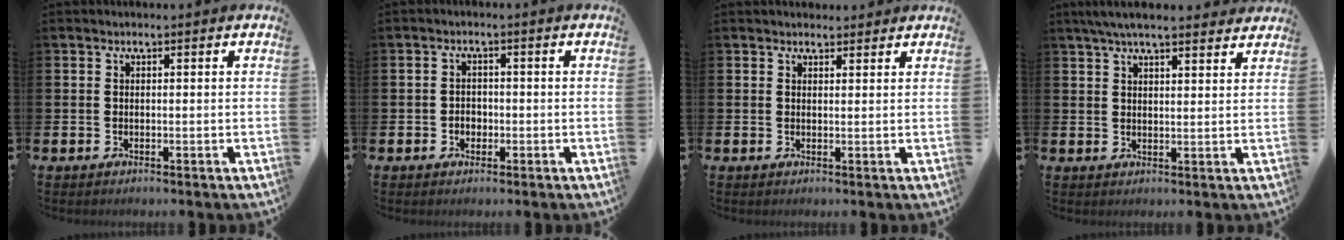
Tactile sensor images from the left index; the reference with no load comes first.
{"total": 1.8, "force": [-0.6, 1.6, 0.7], "torque": [0.000, -0.001, -0.019]}
{"total": 1.9, "force": [1.8, 0.6, -0.1], "torque": [0.013, -0.005, 0.031]}
{"total": 5.4, "force": [4.8, 1.0, 2.2], "torque": [-0.046, -0.010, 0.086]}